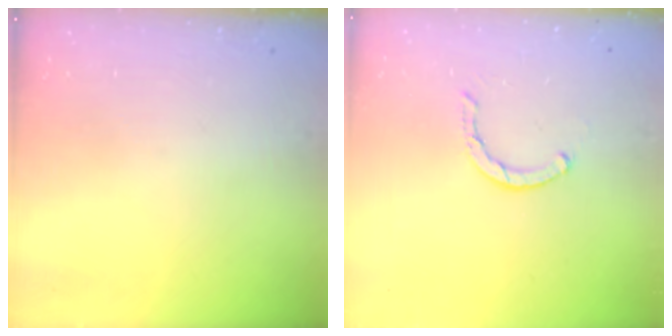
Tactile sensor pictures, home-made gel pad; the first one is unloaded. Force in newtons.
{"total": 1.6, "press": 1.6, "slide": 0.1}